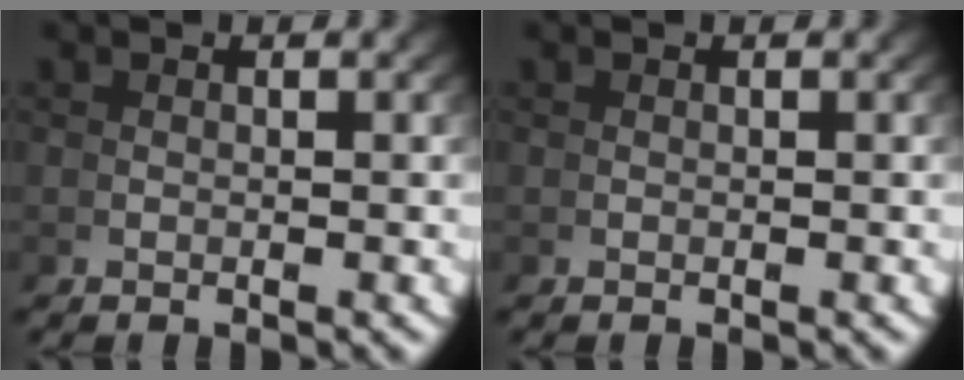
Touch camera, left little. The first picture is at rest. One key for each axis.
{"total": 0.0}